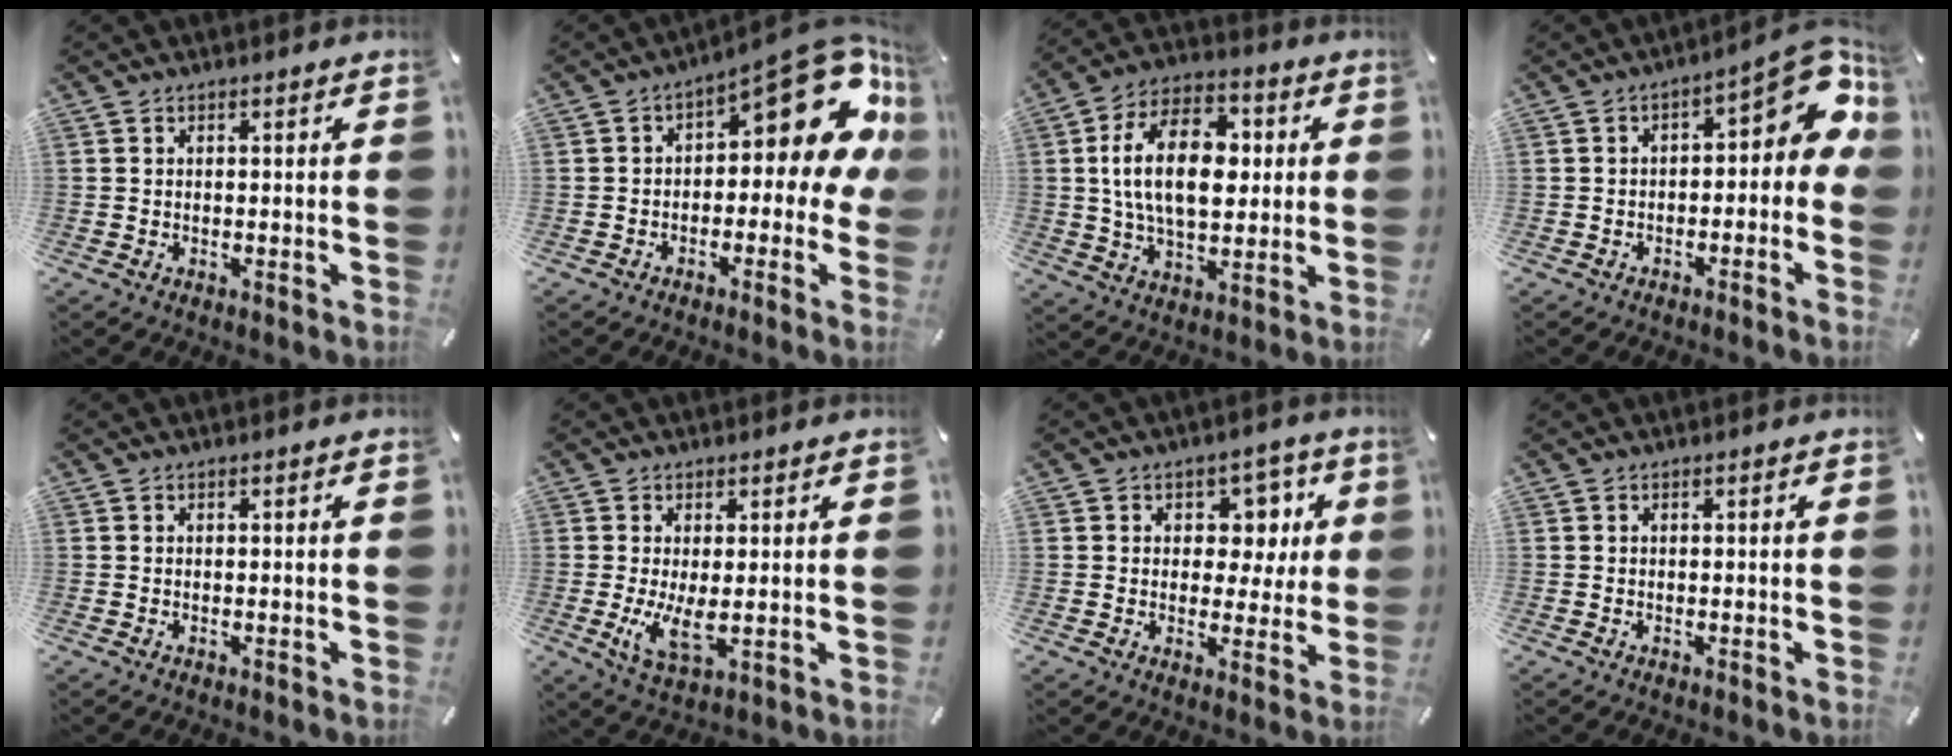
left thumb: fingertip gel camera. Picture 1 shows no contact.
{"total": 14.7, "force": [6.9, 6.6, 11.1], "torque": [-0.137, -0.058, 0.113]}
{"total": 17.6, "force": [1.9, 10.9, 13.7], "torque": [-0.253, 0.009, 0.029]}
{"total": 9.9, "force": [2.5, 4.8, 8.3], "torque": [-0.096, -0.023, 0.040]}
{"total": 0.0}
{"total": 6.9, "force": [0.3, 3.0, 6.2], "torque": [-0.127, -0.020, 0.002]}
{"total": 8.1, "force": [2.1, 6.9, 3.6], "torque": [-0.037, -0.011, 0.033]}
{"total": 0.0}